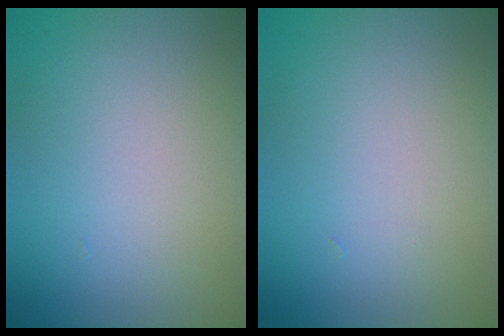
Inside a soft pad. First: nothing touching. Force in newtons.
{"total": 0.0}